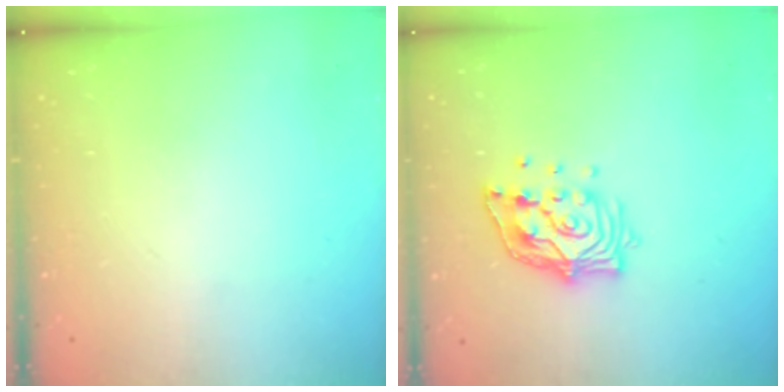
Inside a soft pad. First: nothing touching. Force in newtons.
{"total": 12.4, "press": 12.4, "slide": 1.2}